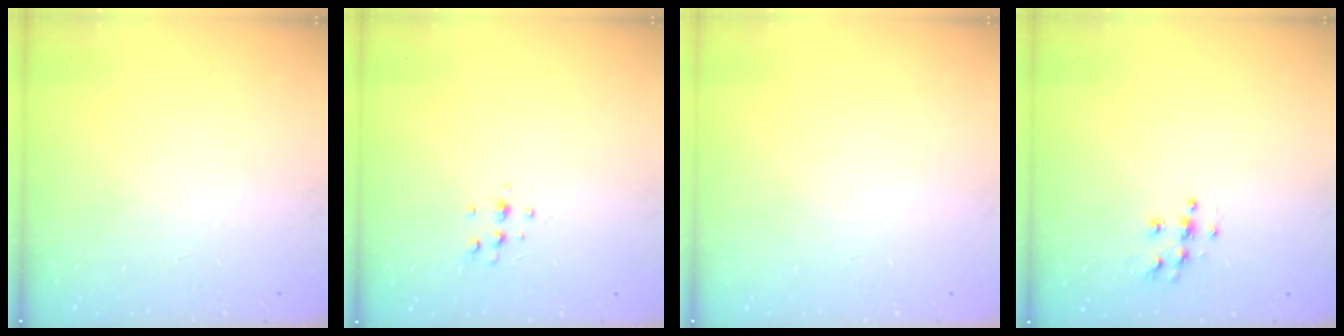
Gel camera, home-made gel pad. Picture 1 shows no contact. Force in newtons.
{"total": 5.4, "press": 5.3, "slide": 1.1}
{"total": 0.0}
{"total": 6.6, "press": 6.6, "slide": 0.3}